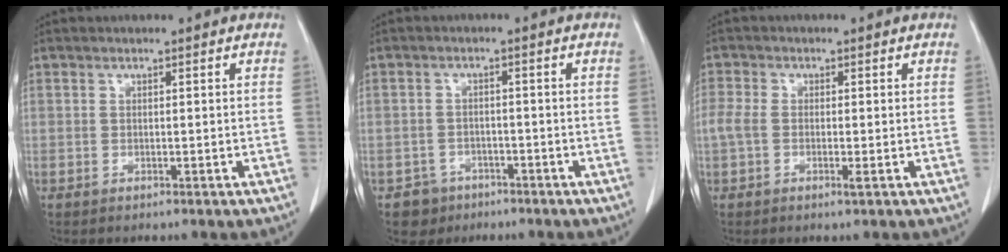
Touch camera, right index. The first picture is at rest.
{"total": 3.6, "force": [-2.3, 2.8, -0.2], "torque": [0.005, 0.011, -0.035]}
{"total": 3.6, "force": [-0.7, 1.6, 3.2], "torque": [-0.078, 0.002, -0.015]}